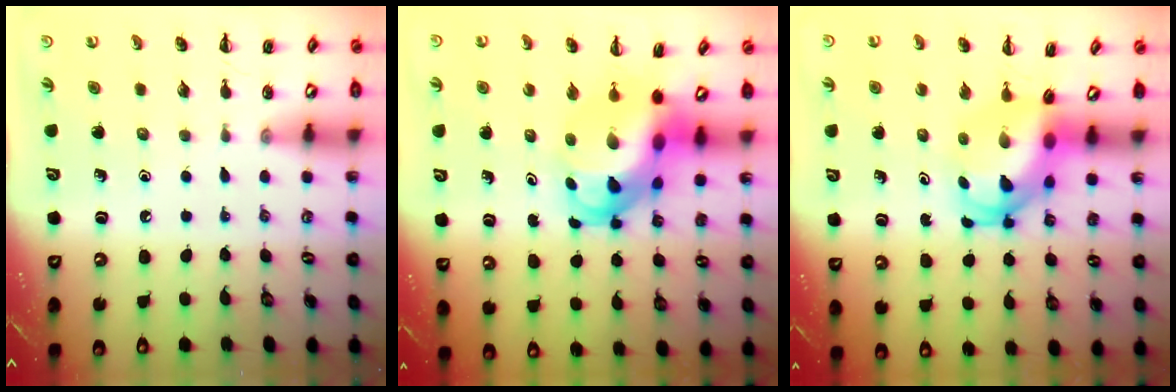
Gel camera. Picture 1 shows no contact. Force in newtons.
{"total": 7.8, "press": 7.5, "slide": 2.1}
{"total": 5.1, "press": 5.0, "slide": 0.9}